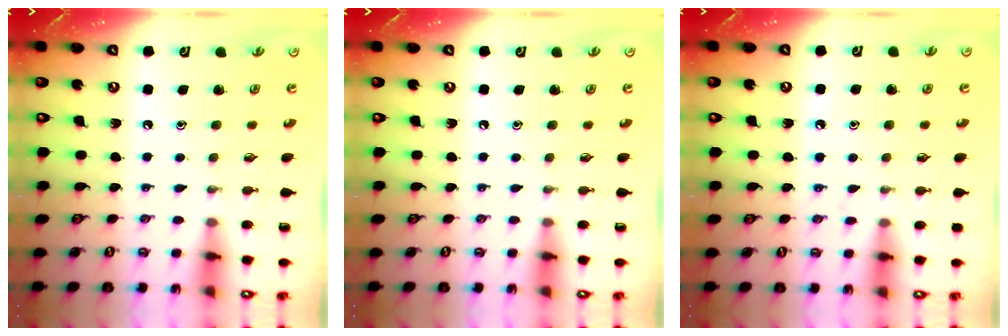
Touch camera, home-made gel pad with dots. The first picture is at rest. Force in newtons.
{"total": 0.0}
{"total": 5.9, "press": 5.9, "slide": 0.7}